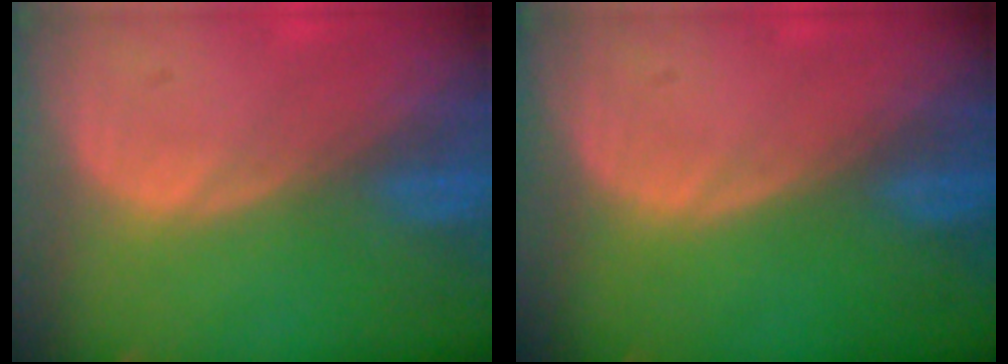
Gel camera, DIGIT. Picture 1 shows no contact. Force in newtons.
{"total": 0.0}